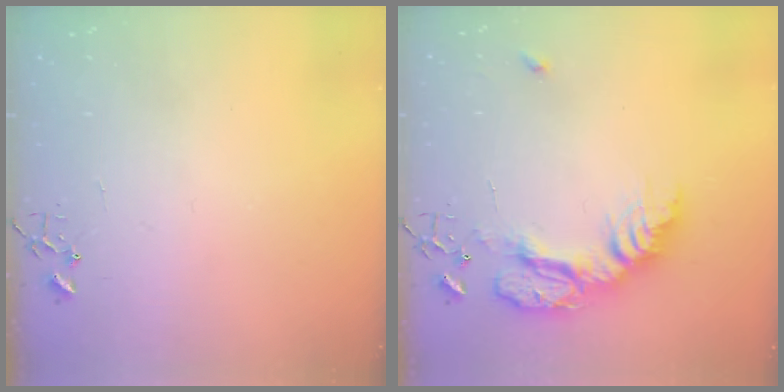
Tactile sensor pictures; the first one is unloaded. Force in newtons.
{"total": 18.8, "press": 18.7, "slide": 1.9}